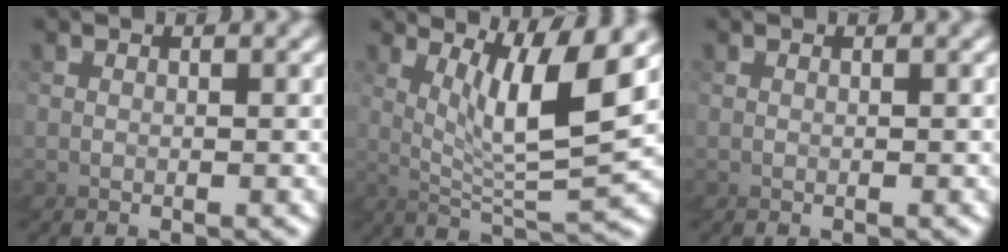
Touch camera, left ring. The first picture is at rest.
{"total": 5.3, "force": [3.9, -3.0, 1.9], "torque": [-0.076, 0.034, 0.046]}
{"total": 0.0}